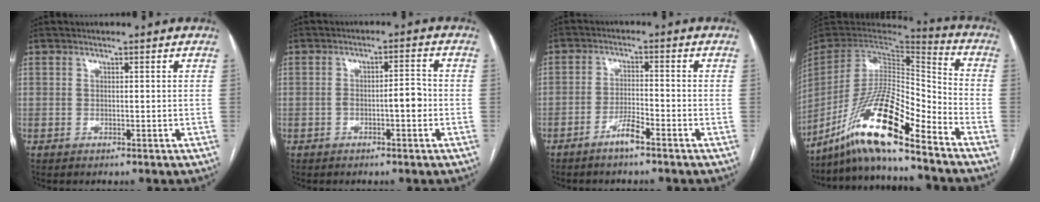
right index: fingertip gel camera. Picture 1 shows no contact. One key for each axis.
{"total": 3.7, "fx": -1.2, "fy": 0.9, "fz": 3.3, "tx": -0.050, "ty": 0.015, "tz": -0.017}
{"total": 3.7, "fx": -2.7, "fy": 0.2, "fz": 2.5, "tx": -0.046, "ty": 0.000, "tz": -0.053}
{"total": 16.9, "fx": -12.2, "fy": 1.6, "fz": 11.5, "tx": -0.227, "ty": -0.002, "tz": -0.227}